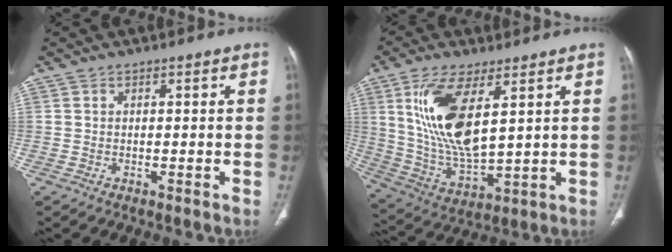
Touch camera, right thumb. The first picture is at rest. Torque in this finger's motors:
{"motor_torque": [2.08, 2.93, 1.51, 0.49, 0.59]}